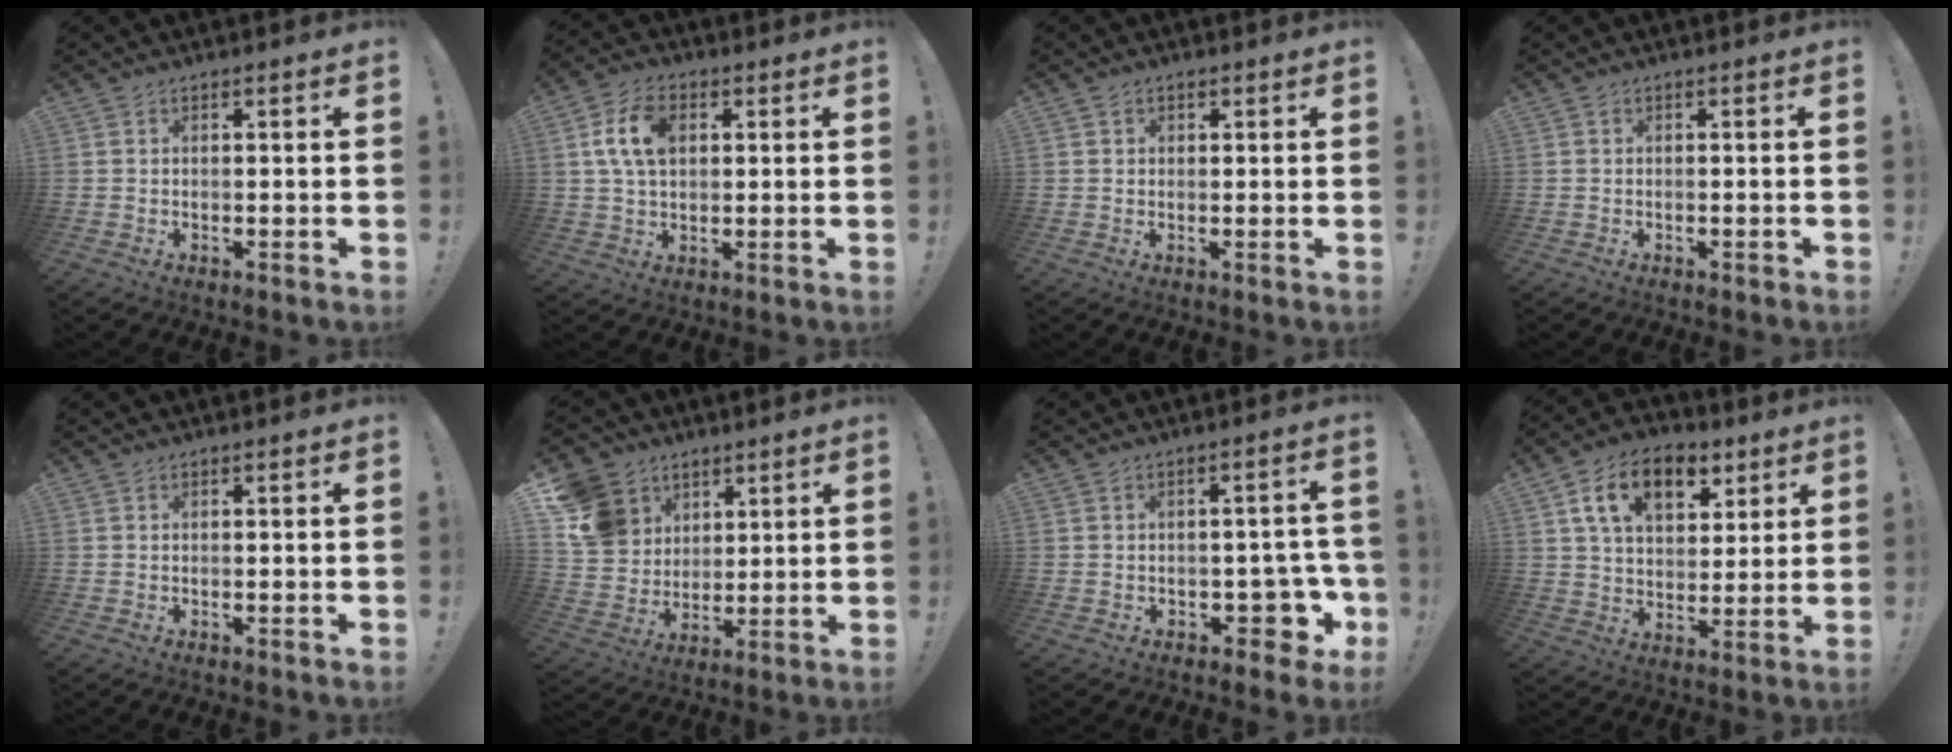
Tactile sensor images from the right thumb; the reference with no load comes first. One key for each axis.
{"total": 11.0, "fx": 2.7, "fy": 7.2, "fz": 7.9, "tx": -0.152, "ty": 0.013, "tz": 0.053}
{"total": 1.1, "fx": 0.3, "fy": 1.0, "fz": 0.3, "tx": -0.002, "ty": 0.001, "tz": 0.005}
{"total": 0.0}
{"total": 0.0}
{"total": 13.6, "fx": 5.6, "fy": 11.4, "fz": 4.7, "tx": -0.077, "ty": -0.025, "tz": 0.118}
{"total": 7.9, "fx": -2.6, "fy": 5.4, "fz": 5.1, "tx": -0.046, "ty": 0.018, "tz": -0.033}
{"total": 15.6, "fx": 7.2, "fy": 10.0, "fz": 9.6, "tx": -0.153, "ty": -0.016, "tz": 0.132}